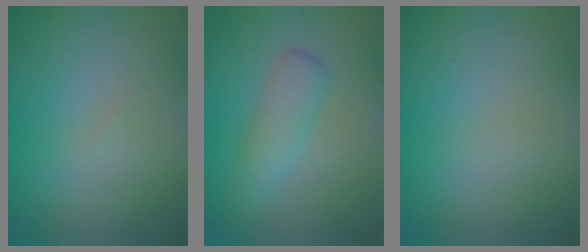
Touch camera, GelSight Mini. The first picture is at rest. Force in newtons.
{"total": 2.8, "press": 2.8, "slide": 0.0}
{"total": 0.0}